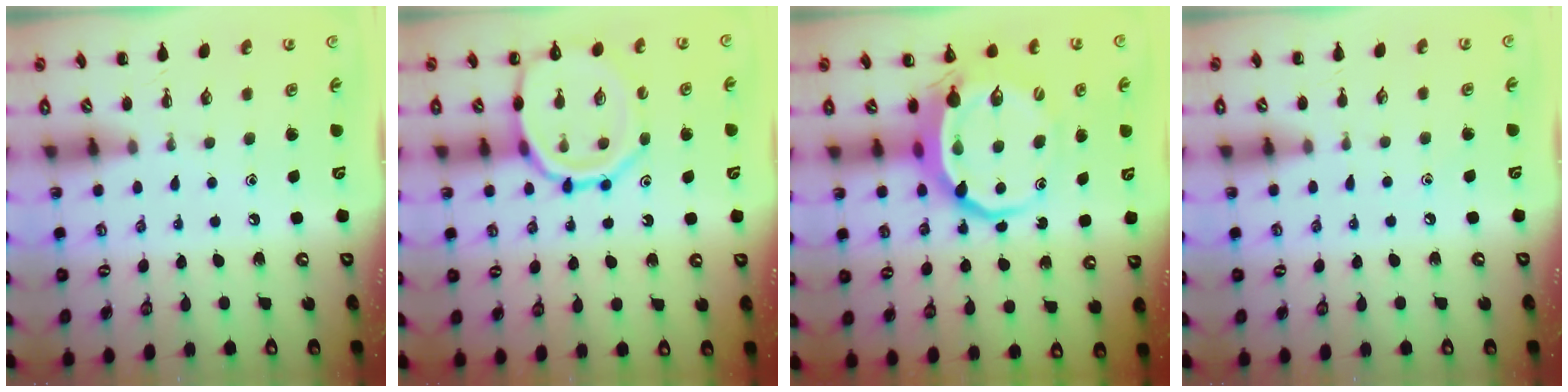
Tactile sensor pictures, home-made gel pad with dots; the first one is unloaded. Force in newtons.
{"total": 14.1, "press": 14.0, "slide": 1.7}
{"total": 9.3, "press": 9.0, "slide": 2.5}
{"total": 4.2, "press": 3.9, "slide": 1.4}